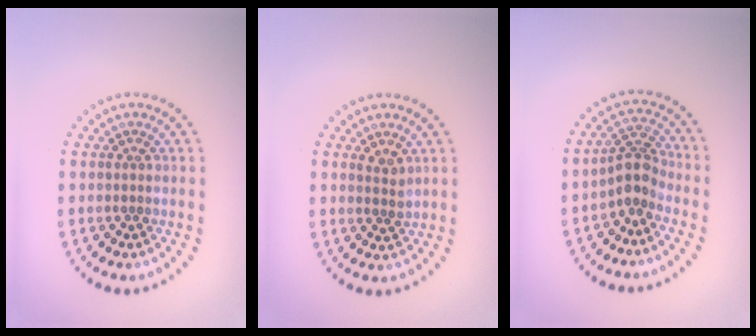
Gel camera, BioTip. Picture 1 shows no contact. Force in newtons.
{"total": 1.4, "press": 1.1, "slide": 0.9}
{"total": 2.7, "press": 2.1, "slide": 1.8}